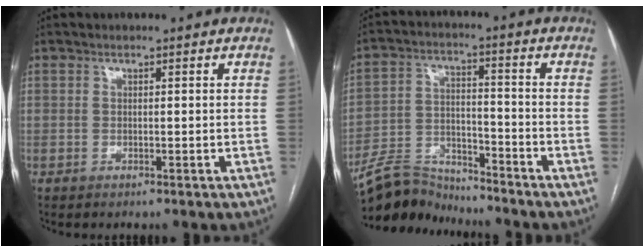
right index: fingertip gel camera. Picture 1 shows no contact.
{"total": 8.7, "force": [-8.5, 1.6, 0.2], "torque": [-0.007, 0.010, -0.160]}